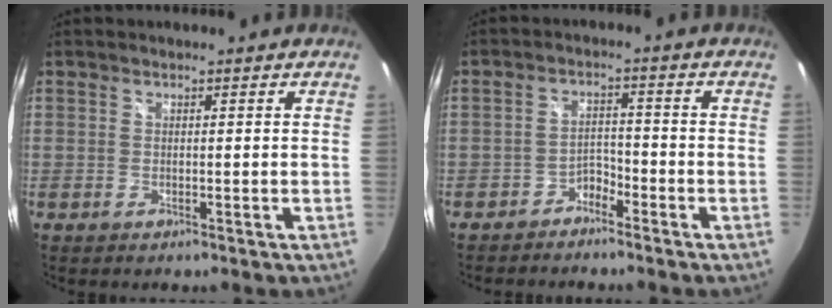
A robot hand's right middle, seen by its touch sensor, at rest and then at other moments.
{"total": 3.6, "force": [-3.1, 1.6, 0.6], "torque": [-0.015, 0.007, -0.051]}